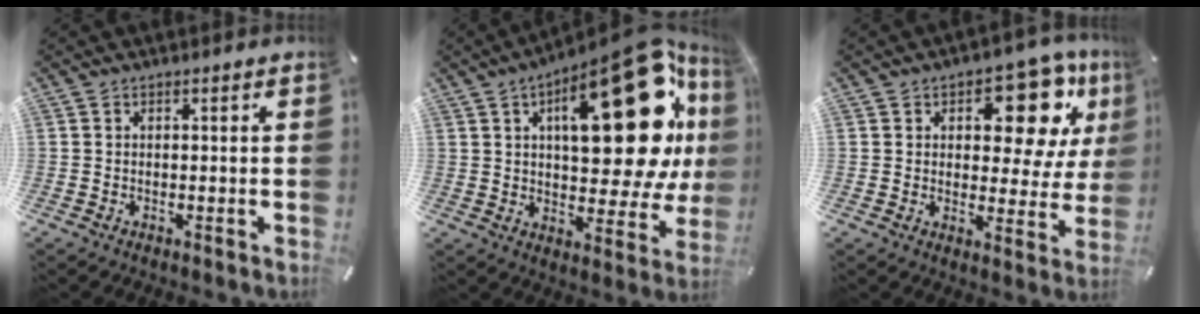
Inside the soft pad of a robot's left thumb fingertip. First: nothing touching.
{"total": 32.2, "force": [10.3, 13.8, 27.2], "torque": [-0.375, -0.068, 0.171]}
{"total": 16.1, "force": [8.5, 8.6, 10.6], "torque": [-0.132, -0.053, 0.140]}